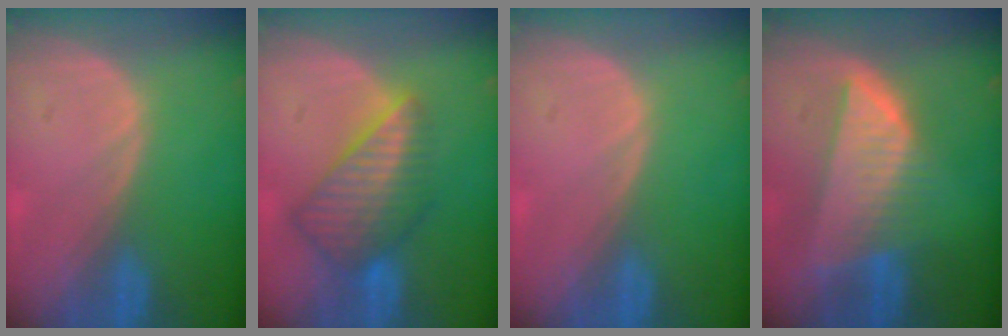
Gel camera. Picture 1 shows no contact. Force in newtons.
{"total": 8.4, "press": 7.3, "slide": 4.1}
{"total": 0.0}
{"total": 8.3, "press": 7.3, "slide": 4.0}